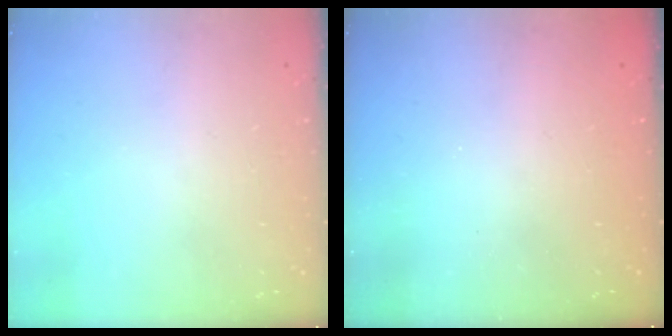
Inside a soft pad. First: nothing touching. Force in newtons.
{"total": 2.3, "press": 2.2, "slide": 0.8}